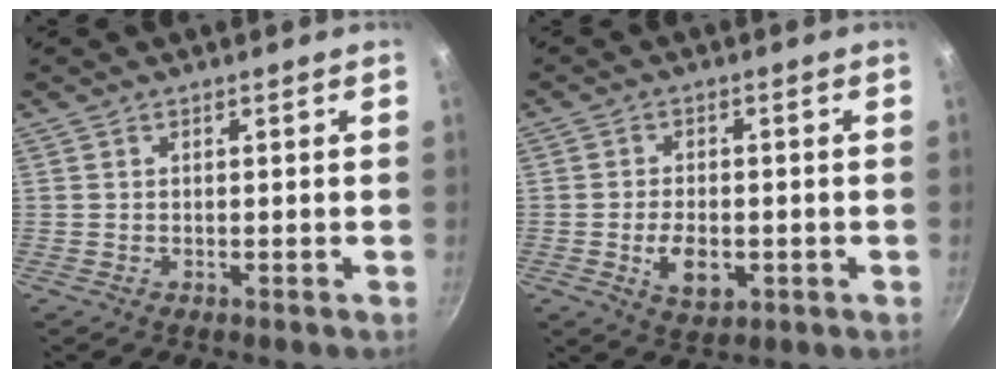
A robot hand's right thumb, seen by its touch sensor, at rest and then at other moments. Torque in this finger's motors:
{"motor_torque": [-0.41, 0.17, -0.22, 0.27, 0.00]}